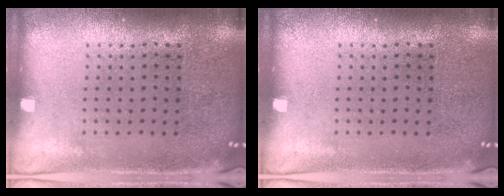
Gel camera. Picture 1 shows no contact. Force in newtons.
{"total": 0.0}